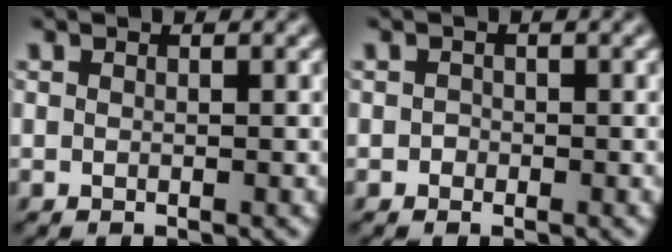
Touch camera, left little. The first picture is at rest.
{"total": 0.7, "force": [-0.3, 0.6, 0.1], "torque": [0.004, 0.000, -0.010]}